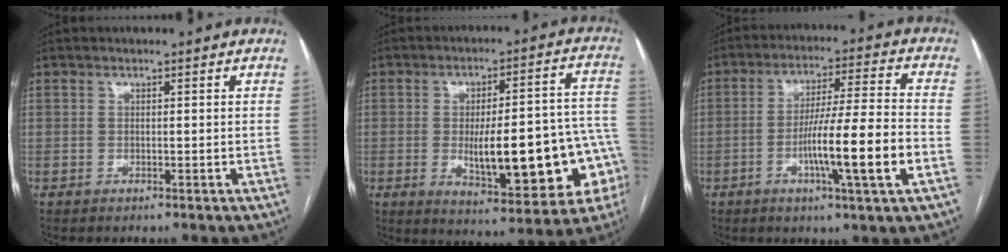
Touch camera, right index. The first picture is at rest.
{"total": 20.5, "force": [-4.2, 5.5, 19.3], "torque": [-0.200, 0.030, -0.036]}
{"total": 13.0, "force": [-3.9, -0.5, 12.4], "torque": [-0.212, -0.004, -0.069]}